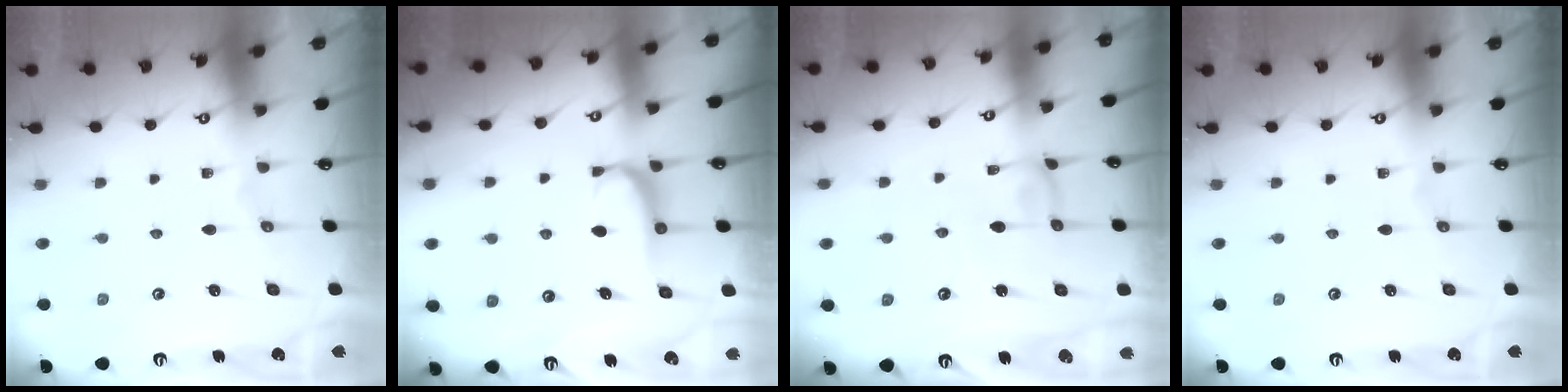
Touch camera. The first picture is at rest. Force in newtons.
{"total": 0.8, "press": 0.7, "slide": 0.4}
{"total": 1.0, "press": 1.0, "slide": 0.3}
{"total": 0.0}